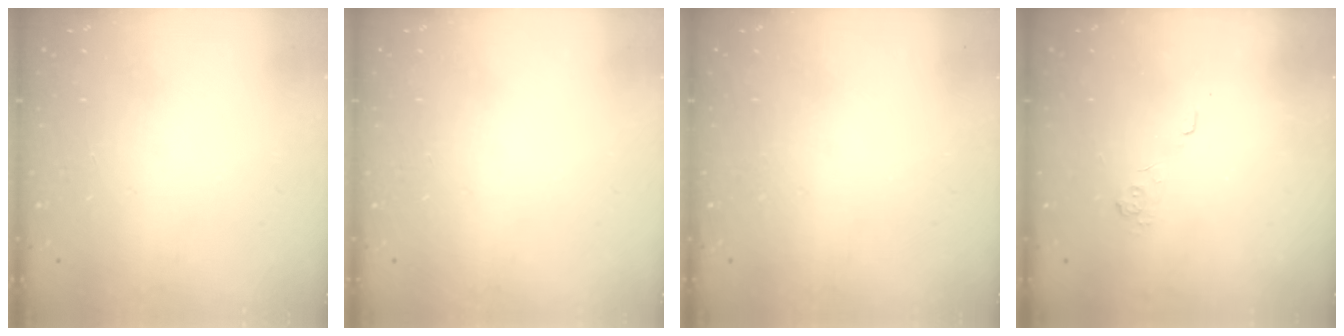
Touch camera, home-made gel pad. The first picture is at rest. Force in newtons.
{"total": 0.0}
{"total": 0.0}
{"total": 2.2, "press": 1.7, "slide": 1.4}